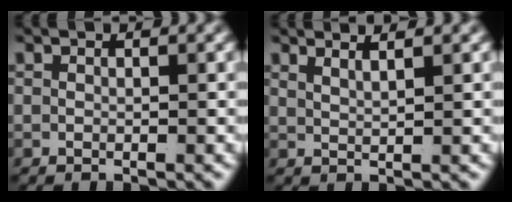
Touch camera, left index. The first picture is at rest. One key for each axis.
{"total": 2.3, "fx": 2.0, "fy": -0.4, "fz": 1.0, "tx": -0.017, "ty": -0.004, "tz": 0.041}